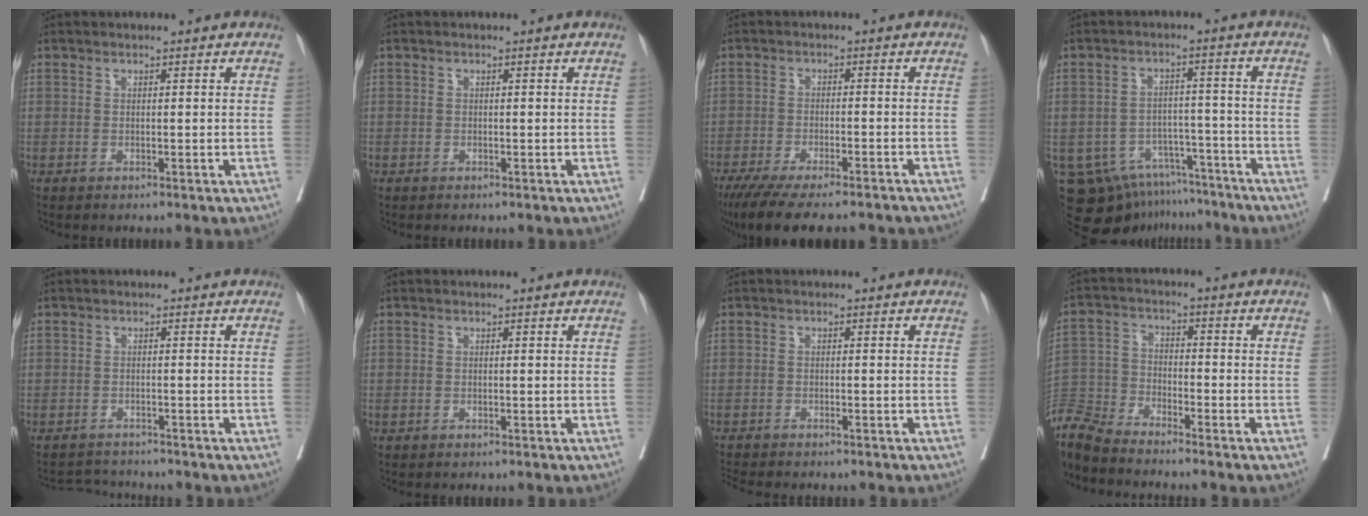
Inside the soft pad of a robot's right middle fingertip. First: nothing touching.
{"total": 1.1, "force": [-0.2, 1.0, -0.1], "torque": [0.006, 0.006, -0.008]}
{"total": 16.2, "force": [-13.8, 2.9, 8.0], "torque": [-0.137, -0.034, -0.195]}
{"total": 11.5, "force": [-8.9, 6.5, 3.1], "torque": [-0.051, 0.025, -0.124]}
{"total": 2.3, "force": [-2.1, 0.4, -0.9], "torque": [0.010, -0.011, -0.035]}
{"total": 0.9, "force": [0.0, 0.9, 0.0], "torque": [0.008, 0.004, -0.004]}
{"total": 2.3, "force": [-2.2, 0.2, 0.8], "torque": [-0.016, -0.007, -0.033]}
{"total": 8.1, "force": [-8.0, 0.6, 1.5], "torque": [-0.037, -0.006, -0.161]}